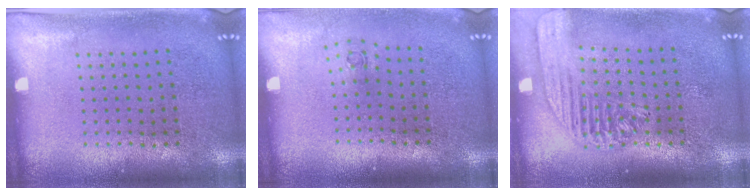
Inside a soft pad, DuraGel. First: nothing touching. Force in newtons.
{"total": 0.6, "press": 0.3, "slide": 0.5}
{"total": 1.7, "press": 1.6, "slide": 0.6}